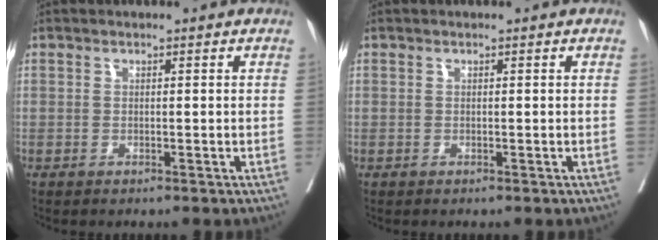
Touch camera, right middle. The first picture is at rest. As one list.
[{"total": 0.0}]